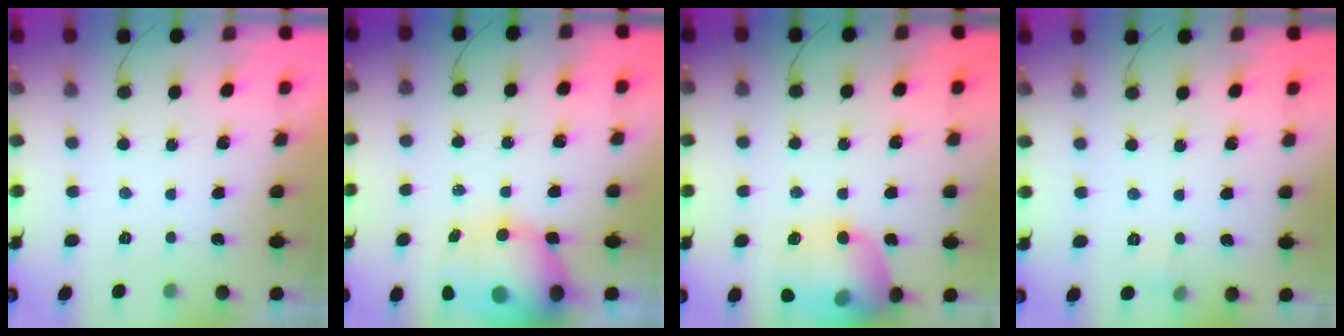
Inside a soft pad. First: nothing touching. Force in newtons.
{"total": 14.3, "press": 13.9, "slide": 3.3}
{"total": 18.8, "press": 18.7, "slide": 1.6}
{"total": 3.3, "press": 3.1, "slide": 1.1}